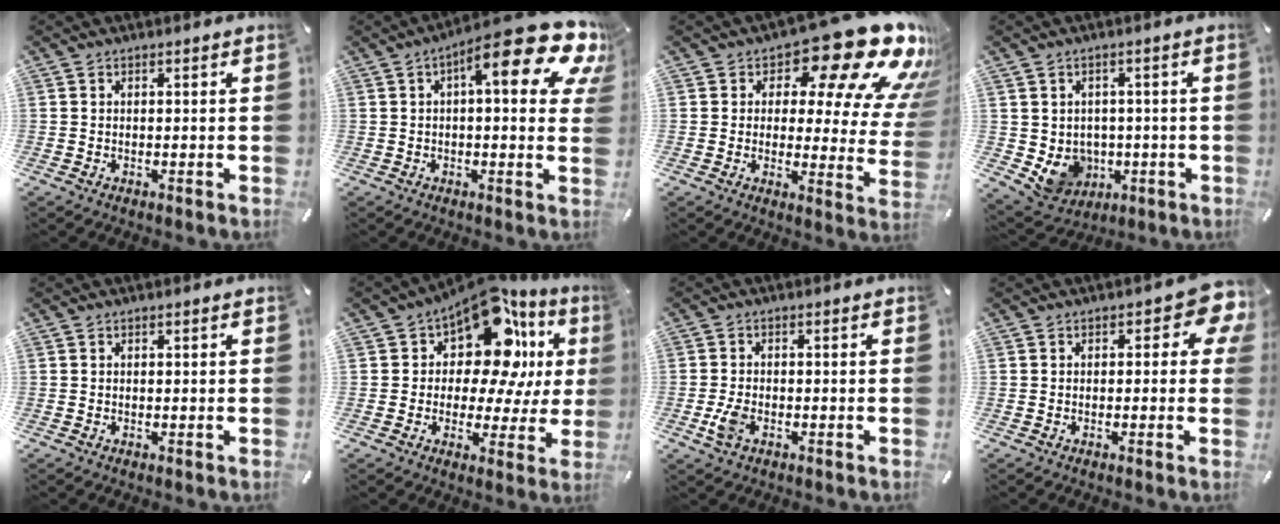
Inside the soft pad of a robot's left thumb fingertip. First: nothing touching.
{"total": 17.0, "force": [8.2, 5.2, 13.9], "torque": [-0.184, -0.067, 0.125]}
{"total": 21.7, "force": [13.4, 8.5, 14.9], "torque": [-0.191, -0.096, 0.211]}
{"total": 6.9, "force": [-0.3, 6.7, 1.5], "torque": [-0.038, -0.014, 0.000]}
{"total": 0.0}
{"total": 16.0, "force": [8.4, 8.8, 10.4], "torque": [-0.149, -0.071, 0.146]}
{"total": 4.2, "force": [-1.5, 2.5, 3.0], "torque": [-0.076, -0.001, -0.031]}
{"total": 6.5, "force": [1.9, 3.4, 5.2], "torque": [-0.060, -0.008, 0.028]}